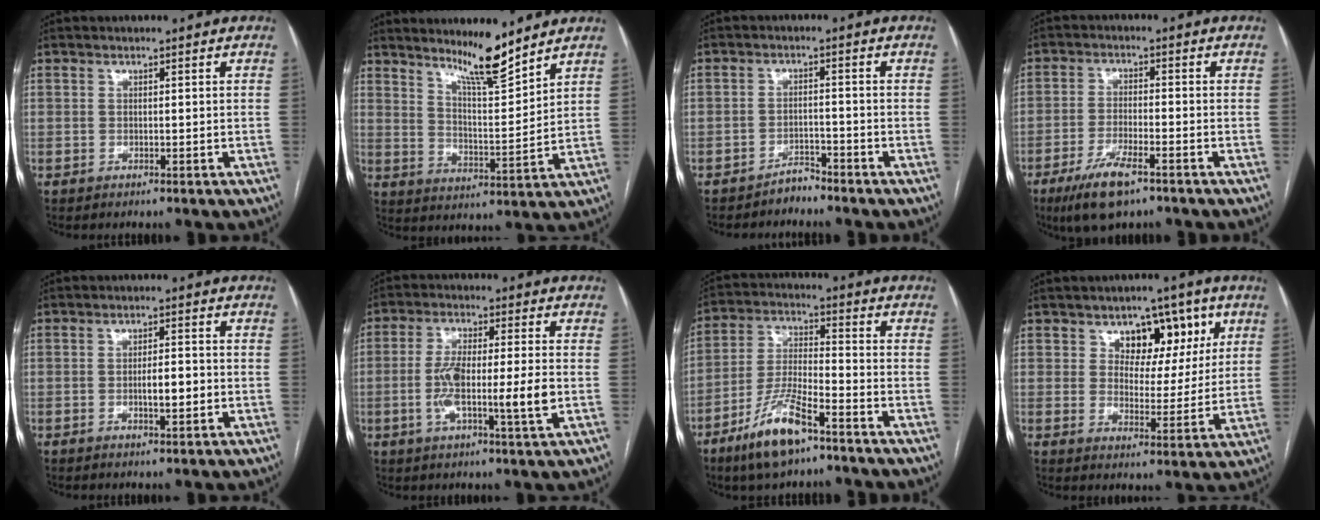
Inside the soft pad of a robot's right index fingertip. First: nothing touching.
{"total": 8.8, "force": [7.4, 0.1, 4.9], "torque": [-0.085, -0.020, 0.131]}
{"total": 2.4, "force": [-2.3, 0.7, 0.1], "torque": [0.005, -0.001, -0.037]}
{"total": 8.1, "force": [-5.1, 1.8, 6.0], "torque": [-0.119, -0.015, -0.088]}
{"total": 4.0, "force": [-1.0, 0.9, 3.7], "torque": [-0.063, 0.000, -0.014]}
{"total": 10.6, "force": [-1.9, 1.1, 10.4], "torque": [-0.192, 0.002, -0.036]}
{"total": 10.9, "force": [-6.9, 2.5, 8.0], "torque": [-0.165, -0.017, -0.128]}
{"total": 9.3, "force": [4.5, 5.9, 5.6], "torque": [-0.064, 0.015, 0.069]}